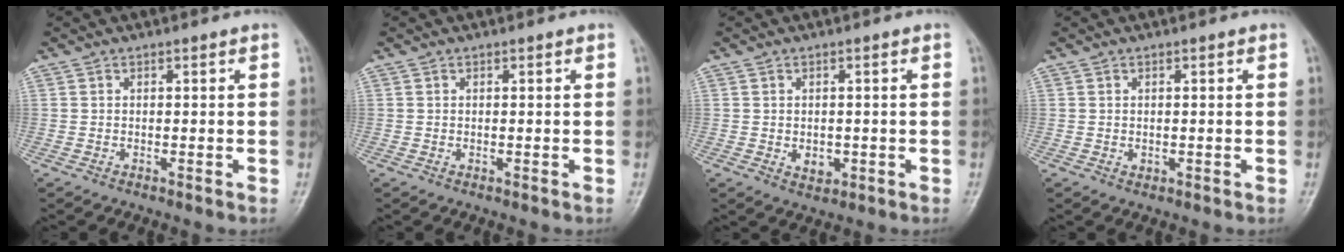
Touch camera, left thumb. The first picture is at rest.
{"total": 0.0}
{"total": 3.0, "force": [-0.5, 2.3, 1.9], "torque": [-0.016, -0.001, -0.001]}
{"total": 0.9, "force": [0.0, 0.8, 0.5], "torque": [-0.004, 0.000, 0.001]}